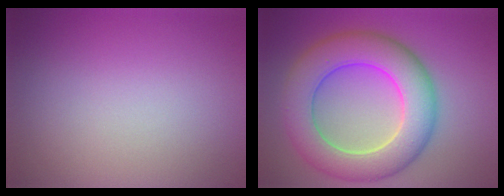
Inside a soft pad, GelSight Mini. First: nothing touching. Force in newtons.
{"total": 9.0, "press": 9.0, "slide": 0.7}